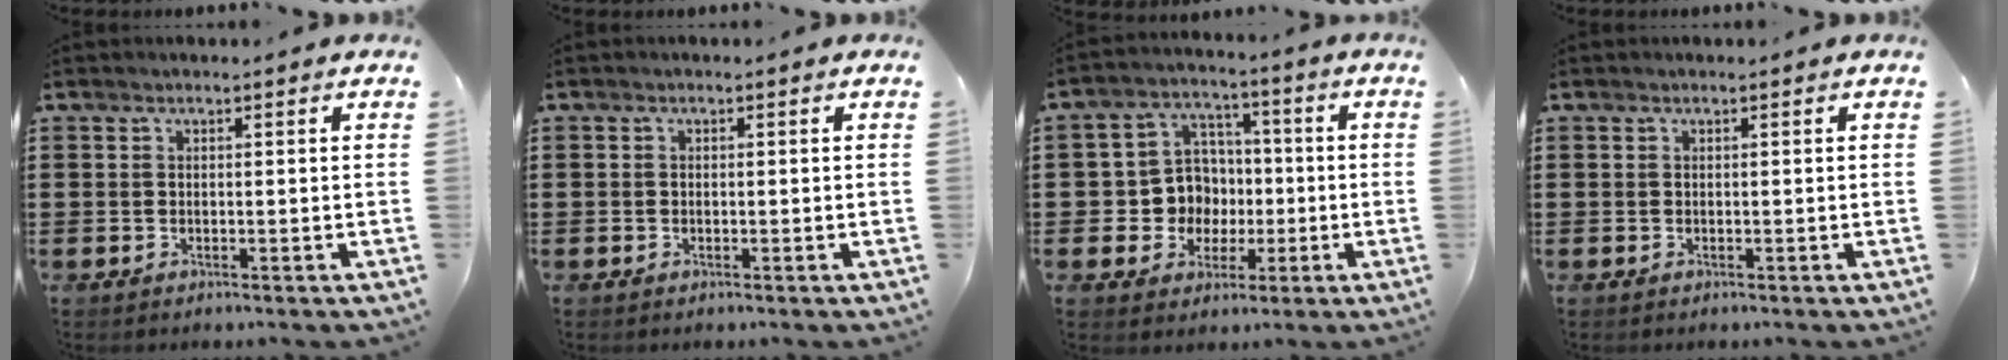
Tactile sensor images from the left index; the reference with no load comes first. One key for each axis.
{"total": 0.5, "fx": -0.3, "fy": 0.4, "fz": 0.2, "tx": -0.005, "ty": 0.000, "tz": -0.005}
{"total": 8.4, "fx": 0.0, "fy": 8.1, "fz": 2.1, "tx": -0.071, "ty": 0.009, "tz": 0.006}
{"total": 0.0}